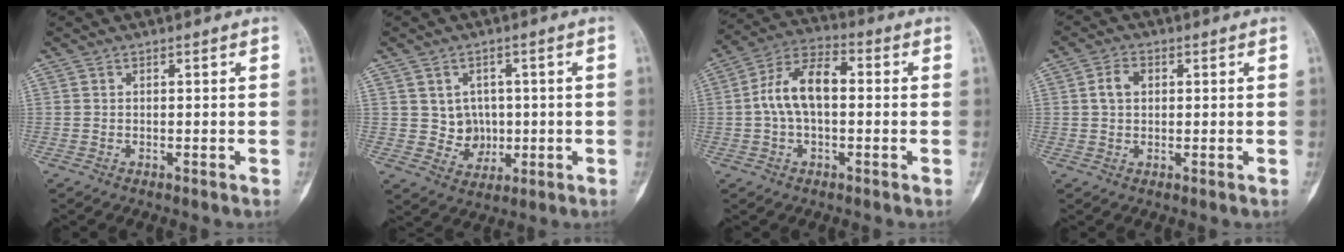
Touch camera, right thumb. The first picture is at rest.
{"total": 5.7, "force": [0.6, 5.4, 1.9], "torque": [0.008, 0.002, 0.015]}
{"total": 10.9, "force": [0.1, 6.1, 9.1], "torque": [-0.173, 0.035, -0.006]}
{"total": 3.8, "force": [0.7, 2.7, 2.5], "torque": [-0.045, 0.008, 0.012]}